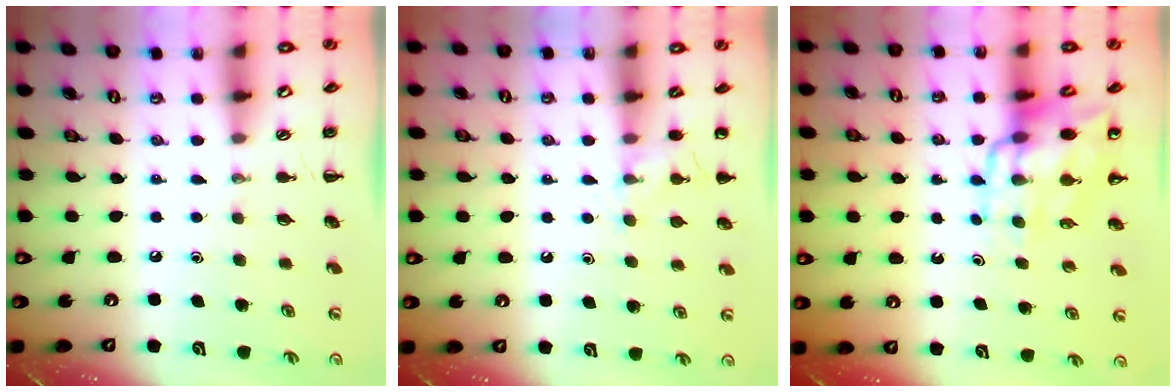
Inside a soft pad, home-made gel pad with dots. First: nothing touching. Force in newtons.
{"total": 7.3, "press": 7.1, "slide": 1.7}
{"total": 13.7, "press": 13.3, "slide": 3.3}